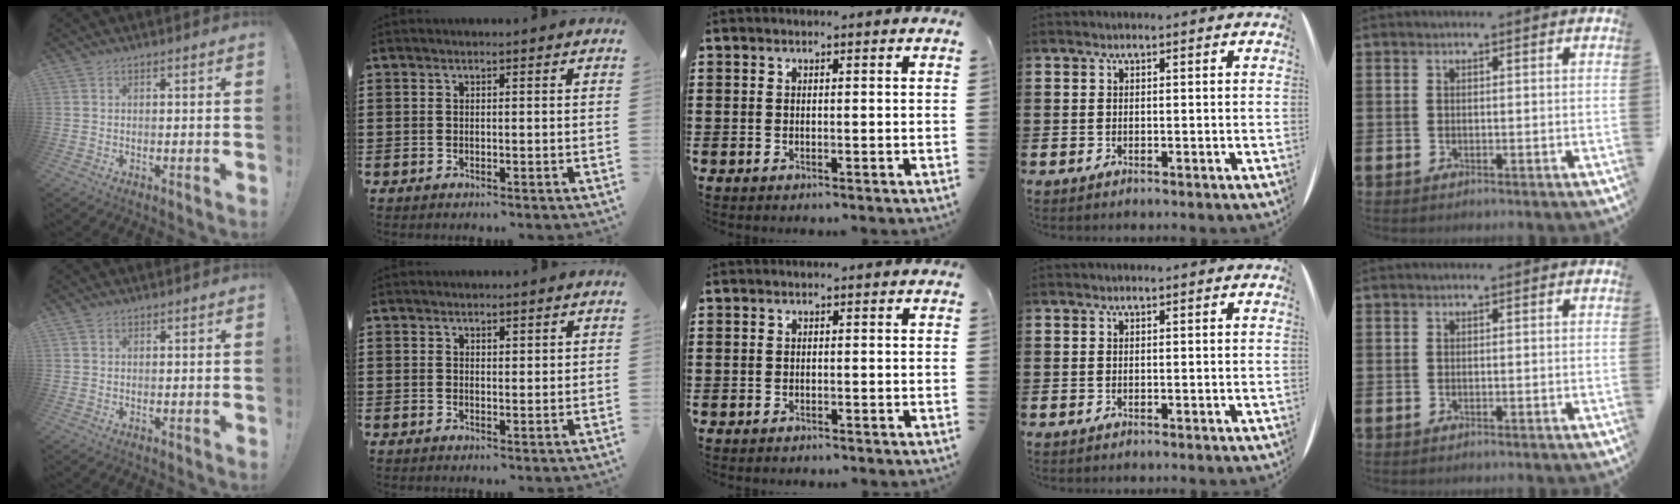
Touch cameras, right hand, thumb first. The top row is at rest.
{"thumb": {"total": 0.7, "force": [0.4, 0.6, 0.1], "torque": [0.001, -0.001, 0.008]}, "index": {"total": 1.2, "force": [1.0, 0.7, 0.2], "torque": [0.002, -0.001, 0.018]}, "middle": {"total": 0.7, "force": [-0.6, 0.3, 0.0], "torque": [-0.001, 0.000, -0.012]}}